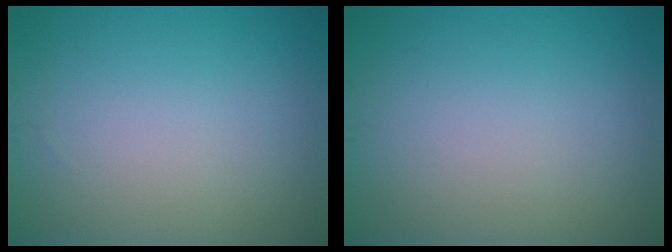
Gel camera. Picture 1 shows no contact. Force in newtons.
{"total": 0.0}